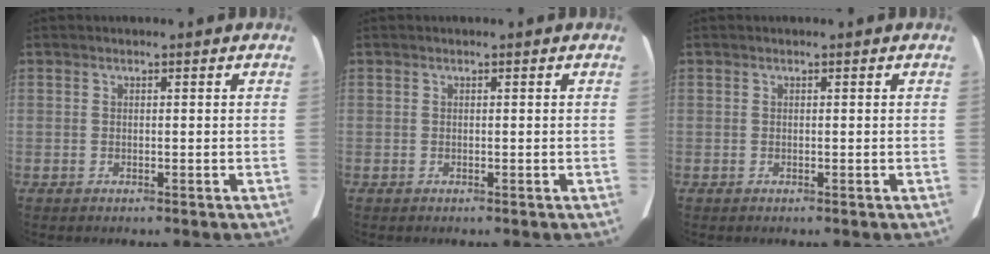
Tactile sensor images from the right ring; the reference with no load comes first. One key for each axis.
{"total": 0.0}
{"total": 0.0}